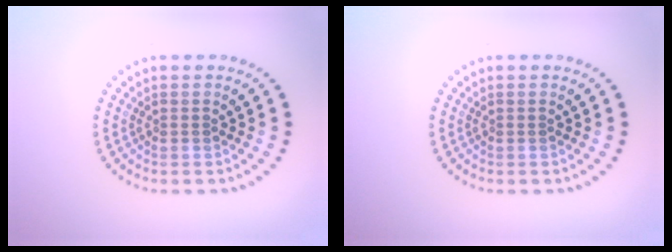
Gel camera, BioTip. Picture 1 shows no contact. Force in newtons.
{"total": 0.0}